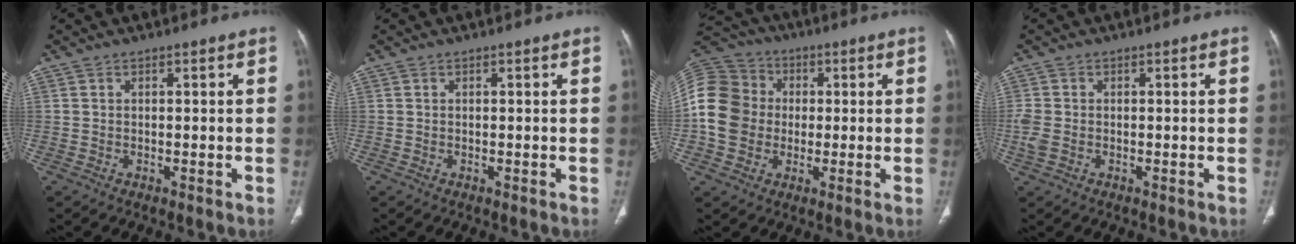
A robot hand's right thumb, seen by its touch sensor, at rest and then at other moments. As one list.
[{"total": 0.0}, {"total": 14.5, "force": [-0.4, 12.9, 6.6], "torque": [-0.132, 0.030, -0.014]}, {"total": 3.0, "force": [-0.7, 2.1, 2.0], "torque": [-0.061, 0.000, -0.014]}]